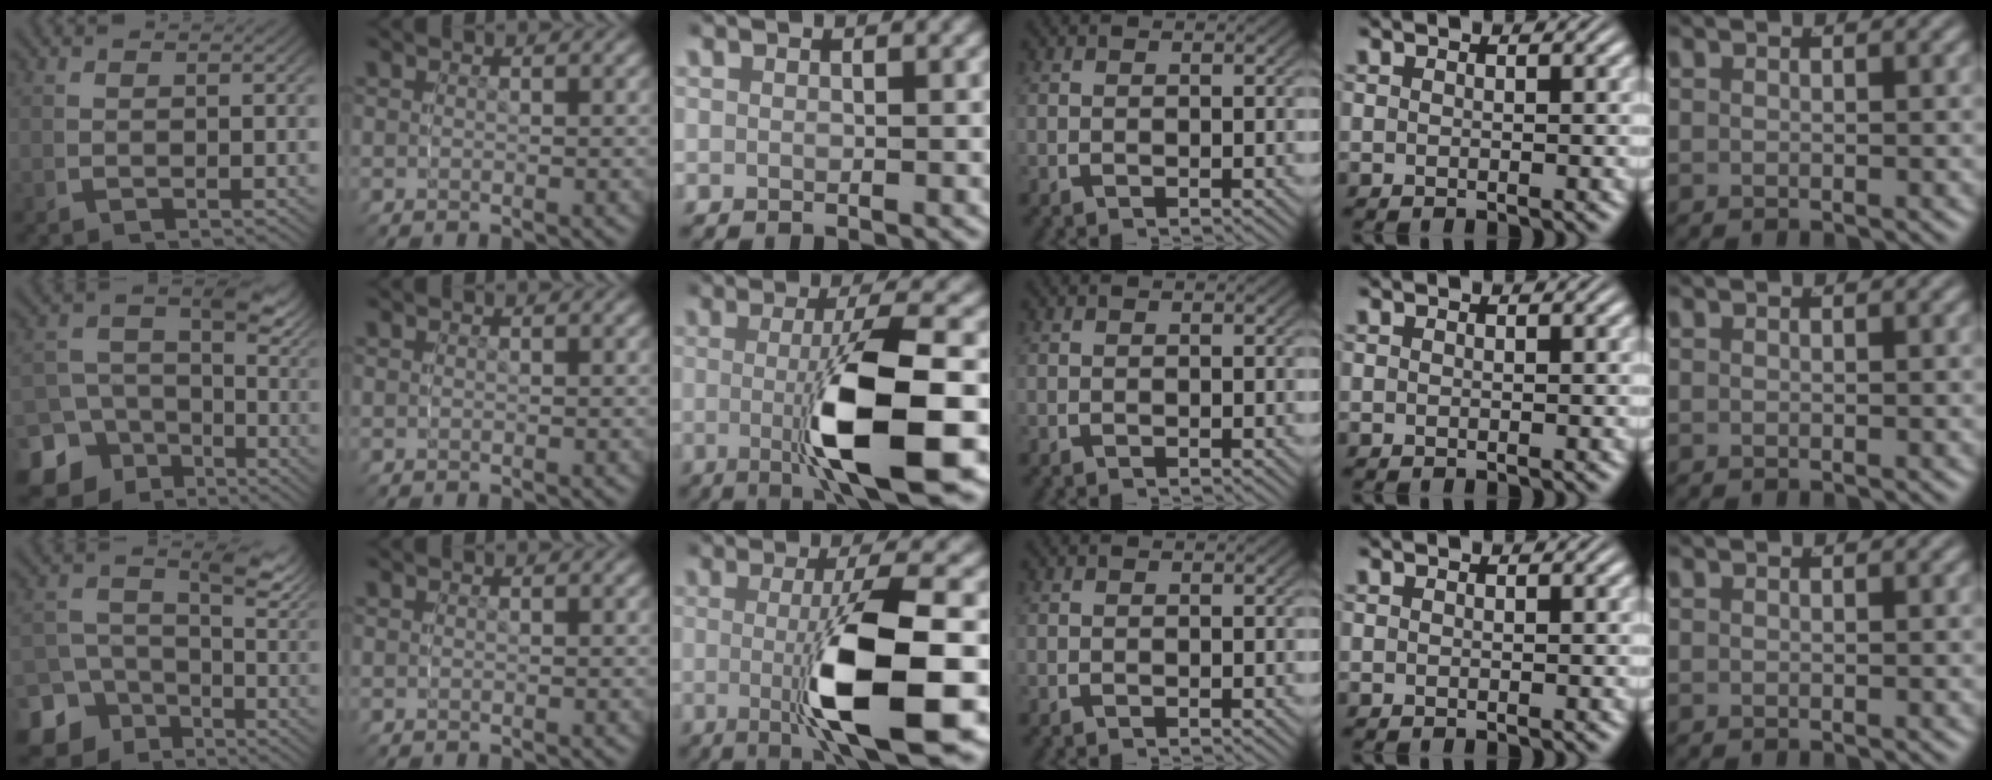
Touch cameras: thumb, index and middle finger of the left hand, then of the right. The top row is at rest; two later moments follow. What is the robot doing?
{"motion": "grasp_and_lifting", "object": "cloth"}